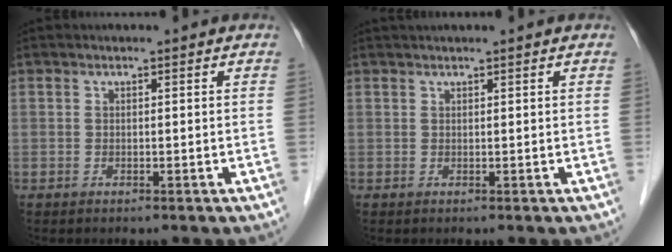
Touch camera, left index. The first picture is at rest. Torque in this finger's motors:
{"motor_torque": [0.04, -0.70, 0.26, 0.09]}